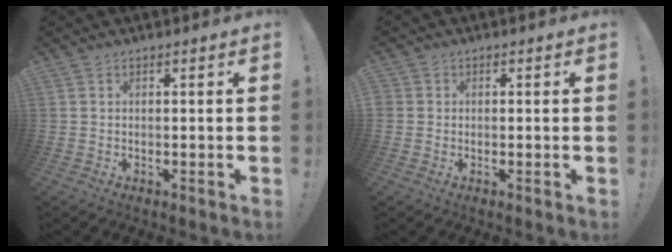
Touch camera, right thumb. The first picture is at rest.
{"total": 1.4, "force": [0.0, 1.4, 0.3], "torque": [-0.010, 0.007, 0.001]}